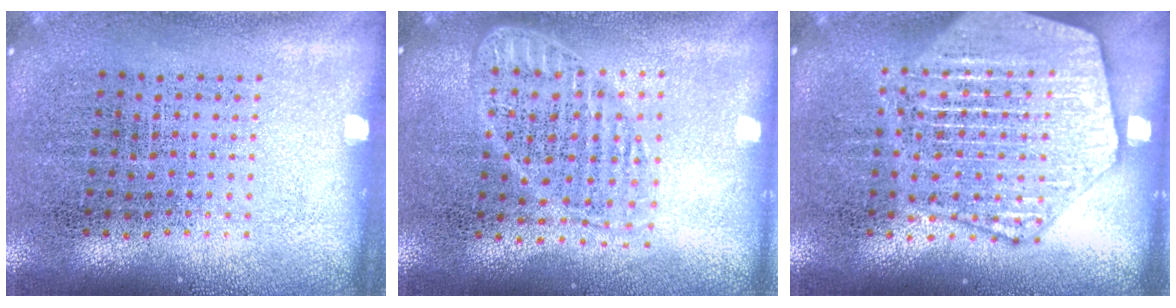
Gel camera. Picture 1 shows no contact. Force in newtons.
{"total": 1.8, "press": 1.5, "slide": 0.9}
{"total": 3.7, "press": 3.6, "slide": 0.5}